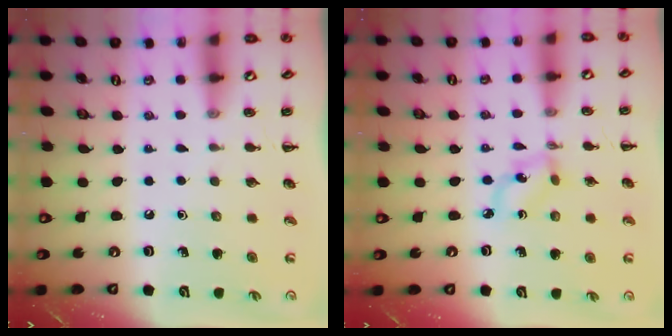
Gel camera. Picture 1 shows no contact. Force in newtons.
{"total": 3.2, "press": 3.1, "slide": 0.7}